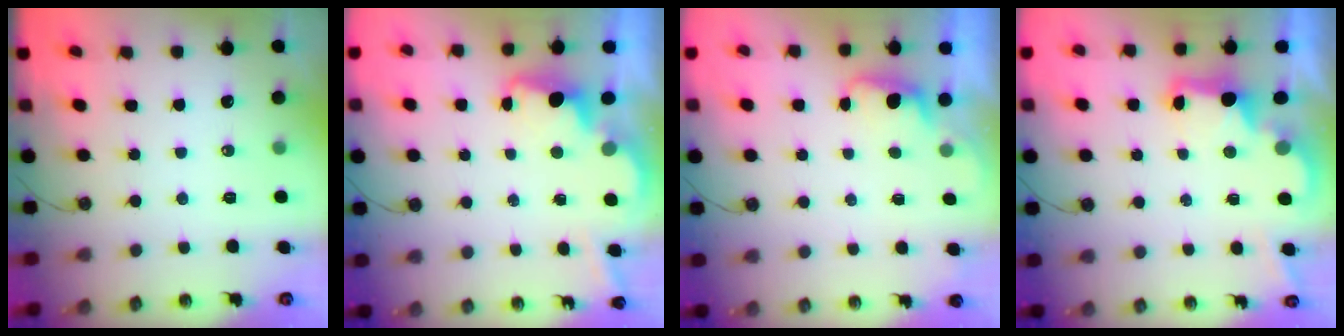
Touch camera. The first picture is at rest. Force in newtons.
{"total": 3.4, "press": 3.3, "slide": 0.8}
{"total": 1.2, "press": 1.0, "slide": 0.7}
{"total": 2.9, "press": 2.9, "slide": 0.6}